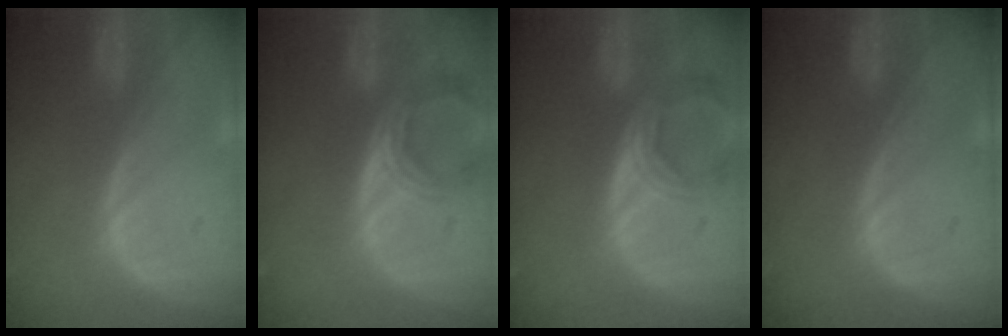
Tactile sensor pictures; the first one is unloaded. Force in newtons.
{"total": 5.8, "press": 5.4, "slide": 2.2}
{"total": 6.0, "press": 5.6, "slide": 2.3}
{"total": 0.0}